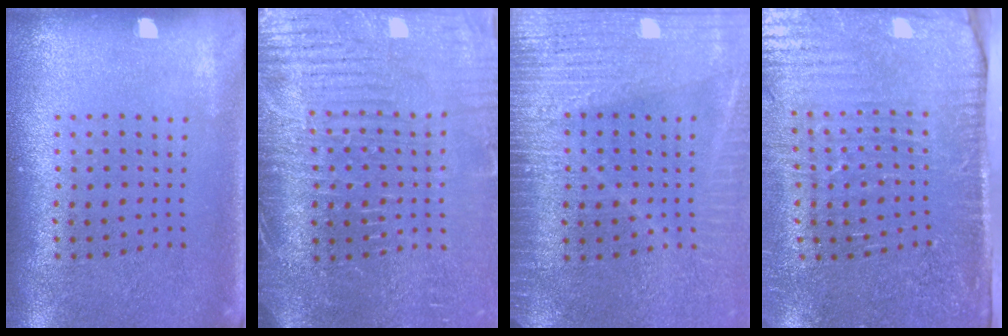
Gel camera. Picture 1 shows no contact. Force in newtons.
{"total": 4.2, "press": 3.9, "slide": 1.6}
{"total": 3.7, "press": 3.3, "slide": 1.7}
{"total": 4.3, "press": 3.7, "slide": 2.1}